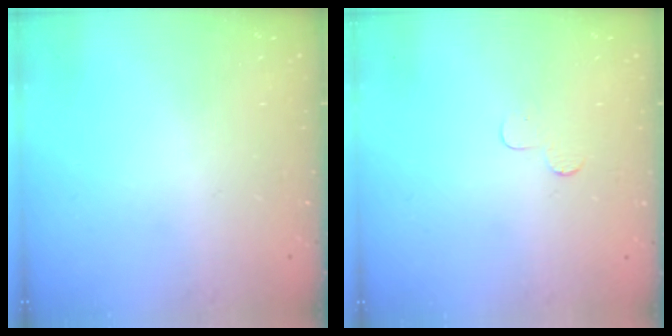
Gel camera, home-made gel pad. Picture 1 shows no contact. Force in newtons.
{"total": 3.7, "press": 3.7, "slide": 0.4}